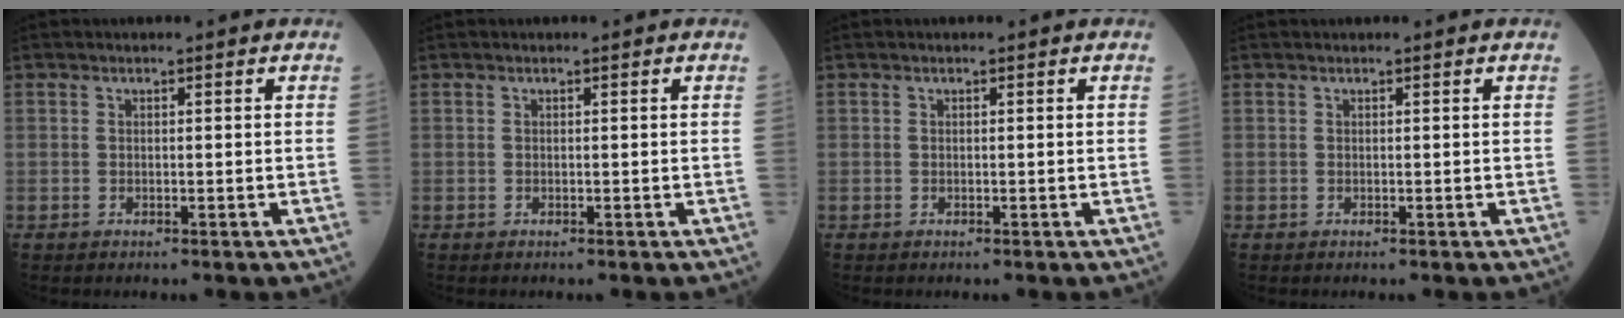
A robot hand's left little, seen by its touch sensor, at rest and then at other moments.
{"total": 0.0}
{"total": 0.0}
{"total": 0.0}